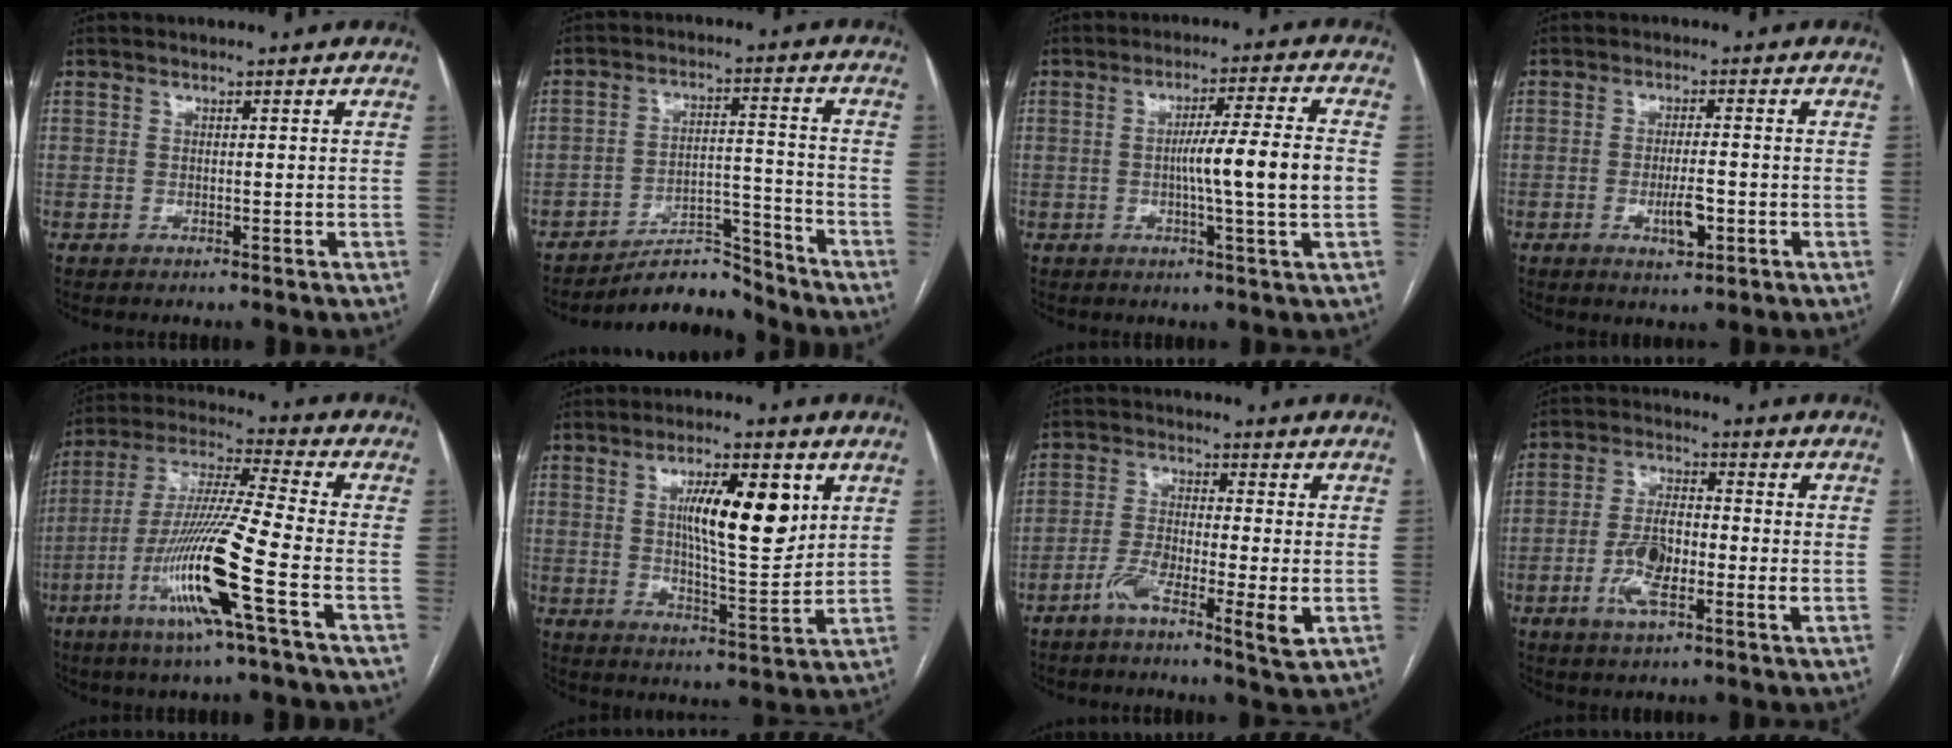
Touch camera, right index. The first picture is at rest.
{"total": 7.2, "force": [-7.0, 1.4, 0.5], "torque": [-0.002, 0.036, -0.116]}
{"total": 9.5, "force": [-0.8, -0.8, 9.5], "torque": [-0.150, 0.003, -0.014]}
{"total": 4.5, "force": [-1.5, 1.3, 4.1], "torque": [-0.073, -0.002, -0.020]}
{"total": 16.0, "force": [-6.2, -0.8, 14.7], "torque": [-0.299, -0.016, -0.121]}
{"total": 12.0, "force": [3.8, 2.7, 11.1], "torque": [-0.179, 0.000, 0.066]}
{"total": 7.4, "force": [-3.2, 1.0, 6.6], "torque": [-0.122, -0.006, -0.059]}
{"total": 8.2, "force": [-1.9, 2.9, 7.4], "torque": [-0.153, 0.007, -0.037]}